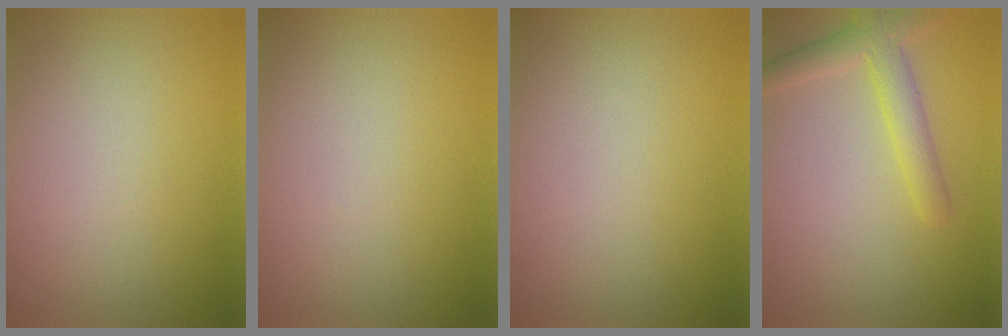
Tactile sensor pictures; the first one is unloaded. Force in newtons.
{"total": 0.0}
{"total": 0.0}
{"total": 3.6, "press": 3.6, "slide": 0.2}